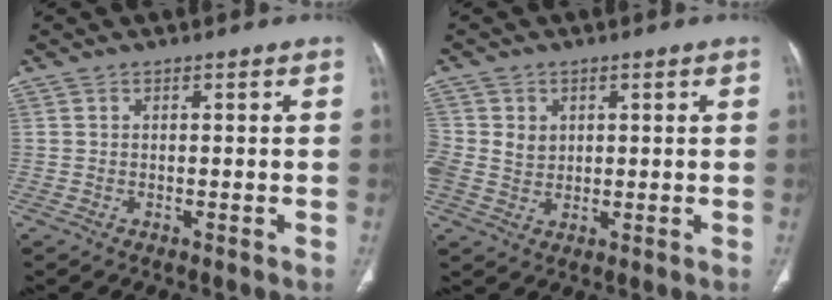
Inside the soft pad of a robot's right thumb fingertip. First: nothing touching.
{"total": 5.9, "force": [1.1, 5.0, 2.8], "torque": [-0.048, -0.002, 0.031]}